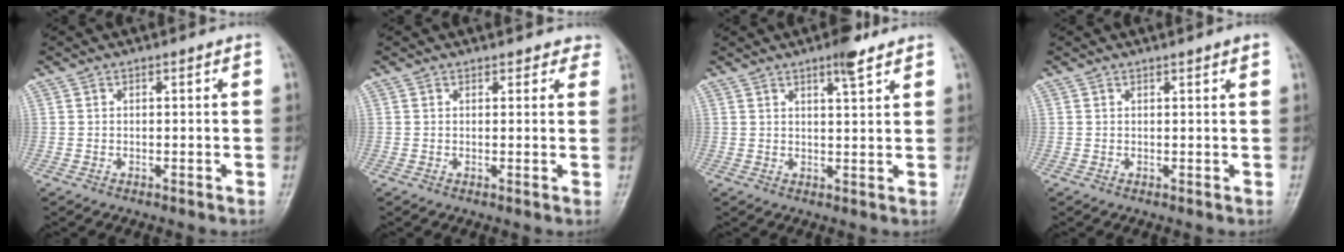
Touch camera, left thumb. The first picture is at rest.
{"total": 2.8, "force": [2.4, 1.5, -0.2], "torque": [0.033, -0.011, 0.011]}
{"total": 4.1, "force": [3.0, 1.0, 2.7], "torque": [-0.035, -0.019, 0.044]}
{"total": 1.9, "force": [1.4, 0.3, 1.3], "torque": [-0.013, -0.001, 0.016]}